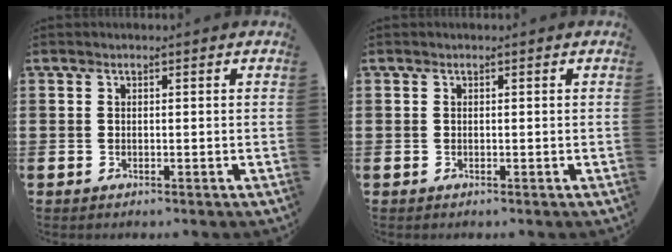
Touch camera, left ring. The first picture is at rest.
{"total": 0.0}